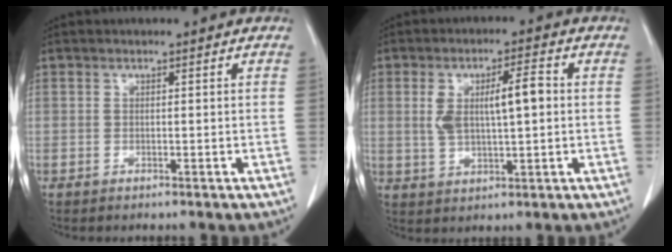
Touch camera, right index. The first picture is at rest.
{"total": 7.7, "force": [0.9, 2.1, 7.3], "torque": [-0.137, 0.018, 0.023]}